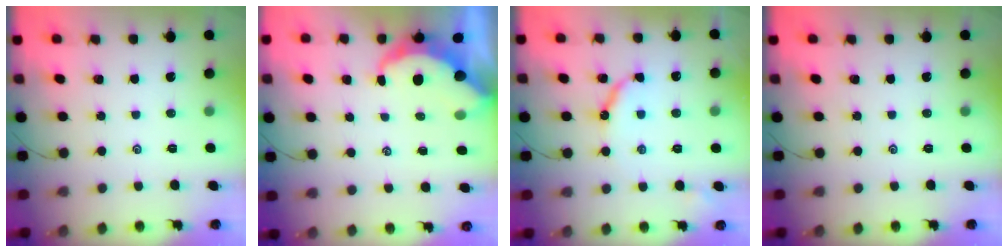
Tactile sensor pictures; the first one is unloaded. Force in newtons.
{"total": 7.8, "press": 7.7, "slide": 1.1}
{"total": 8.6, "press": 8.6, "slide": 0.6}
{"total": 0.0}